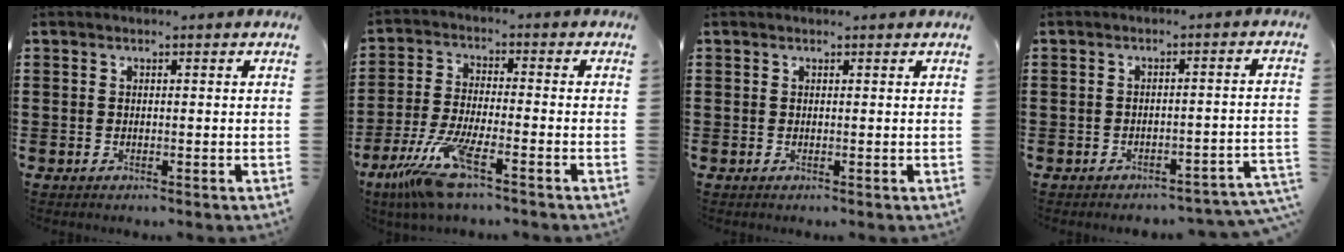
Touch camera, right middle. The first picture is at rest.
{"total": 9.2, "force": [-6.3, 1.1, 6.6], "torque": [-0.156, -0.021, -0.125]}
{"total": 0.0}
{"total": 2.9, "force": [-2.8, 0.3, 0.7], "torque": [-0.014, 0.002, -0.059]}